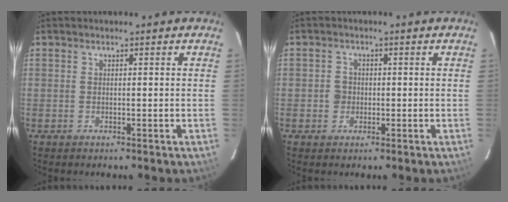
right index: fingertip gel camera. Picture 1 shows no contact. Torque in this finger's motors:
{"motor_torque": [0.11, 0.03, 0.12, 0.03]}